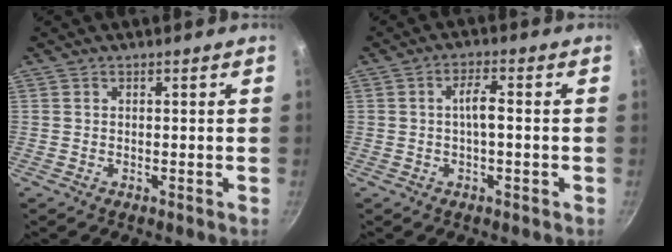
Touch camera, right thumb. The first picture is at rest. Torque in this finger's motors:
{"motor_torque": [2.39, 2.62, 2.13, -0.64, 0.61]}